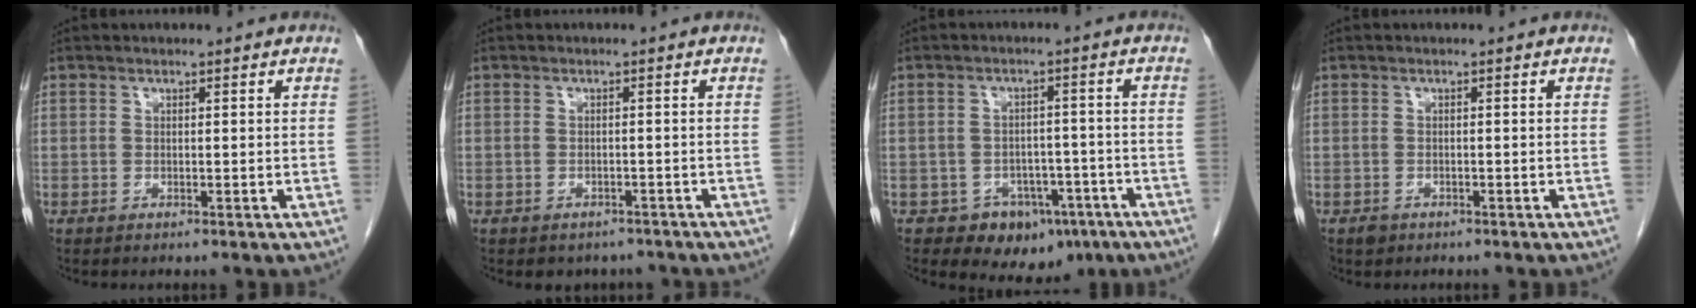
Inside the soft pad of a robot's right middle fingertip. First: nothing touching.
{"total": 3.8, "force": [-3.3, 2.0, 0.3], "torque": [-0.002, 0.008, -0.039]}
{"total": 7.8, "force": [-4.4, 5.9, 2.5], "torque": [-0.016, 0.018, -0.052]}
{"total": 1.2, "force": [-0.8, 0.9, 0.1], "torque": [-0.006, 0.002, -0.009]}